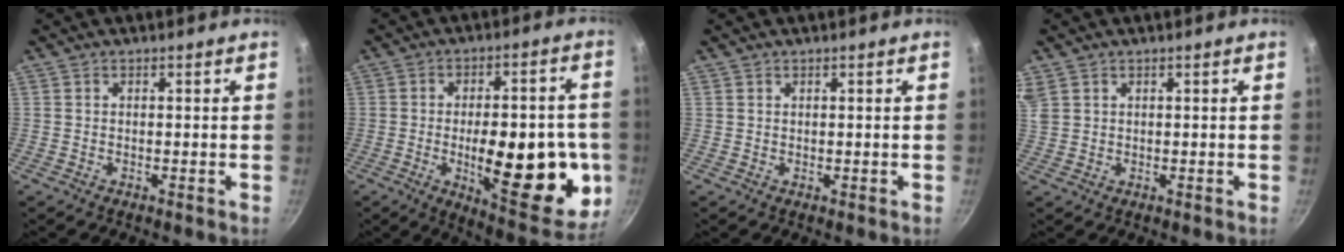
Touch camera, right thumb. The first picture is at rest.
{"total": 23.8, "force": [-4.2, 9.7, 21.3], "torque": [-0.248, 0.004, -0.048]}
{"total": 0.5, "force": [0.4, 0.3, 0.1], "torque": [0.004, -0.002, 0.009]}
{"total": 5.6, "force": [3.0, 4.0, 2.6], "torque": [-0.050, 0.012, 0.067]}